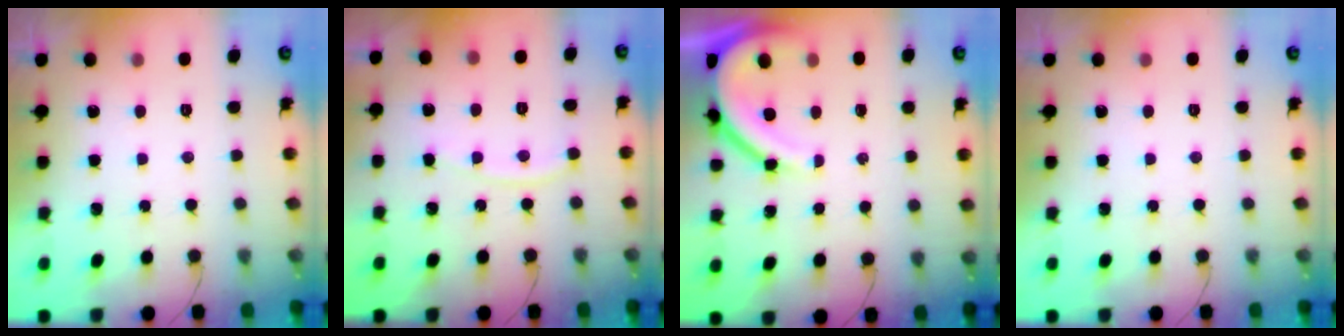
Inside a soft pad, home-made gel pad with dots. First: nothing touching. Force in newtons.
{"total": 4.4, "press": 4.4, "slide": 0.2}
{"total": 9.7, "press": 9.6, "slide": 0.9}
{"total": 0.0}